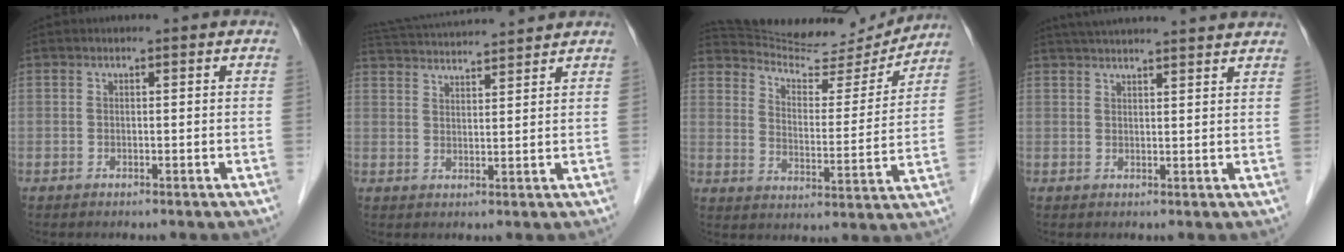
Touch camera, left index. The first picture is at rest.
{"total": 11.8, "force": [11.2, 0.2, 3.9], "torque": [-0.084, 0.028, 0.173]}
{"total": 17.3, "force": [16.7, 3.2, 3.4], "torque": [-0.052, -0.022, 0.237]}
{"total": 15.1, "force": [13.8, 0.7, 5.9], "torque": [-0.097, 0.035, 0.185]}